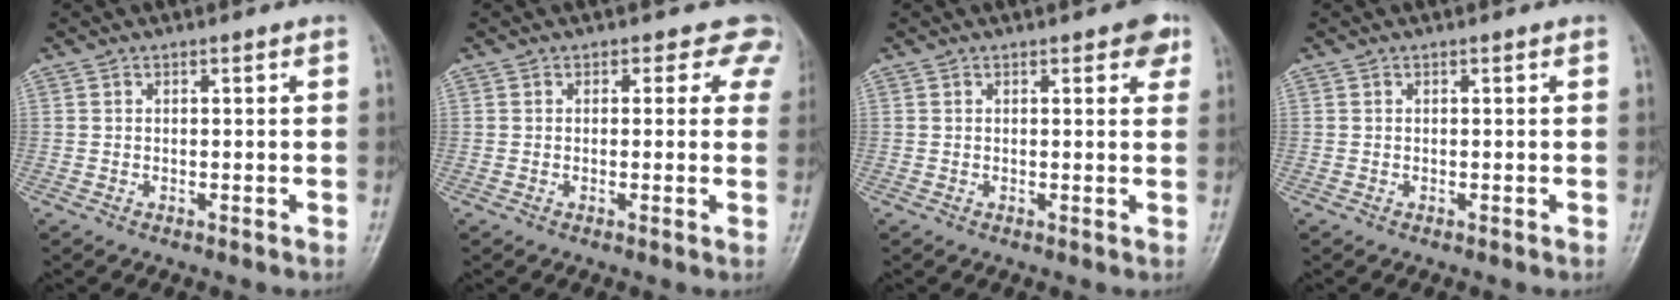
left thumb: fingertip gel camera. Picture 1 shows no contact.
{"total": 4.8, "force": [3.4, 3.3, 0.5], "torque": [0.040, -0.010, 0.009]}
{"total": 3.4, "force": [1.8, 1.5, 2.4], "torque": [-0.013, -0.003, 0.014]}
{"total": 0.0}